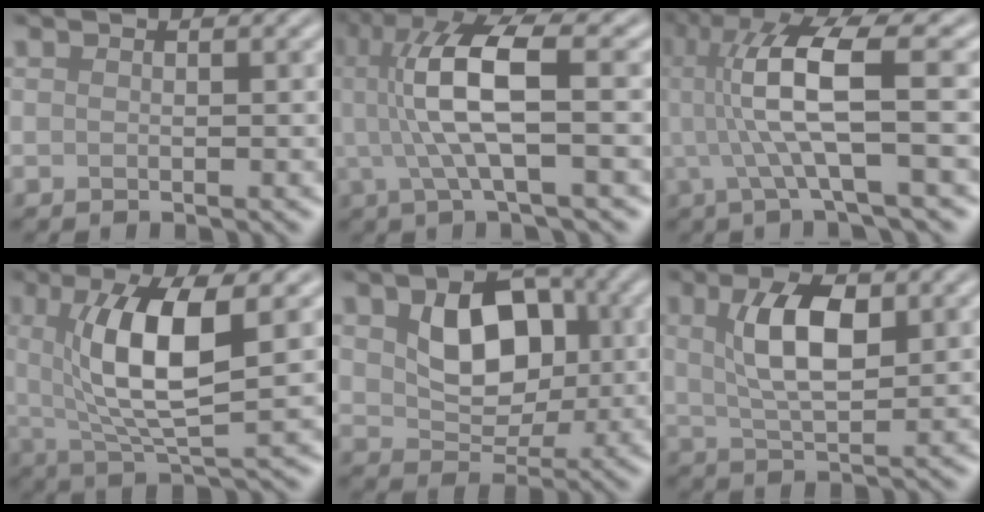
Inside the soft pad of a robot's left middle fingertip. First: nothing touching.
{"total": 8.0, "force": [0.9, 2.1, 7.7], "torque": [-0.153, 0.008, 0.019]}
{"total": 8.2, "force": [0.9, 1.7, 8.0], "torque": [-0.145, 0.009, 0.018]}
{"total": 8.4, "force": [1.6, 2.4, 7.9], "torque": [-0.140, -0.008, 0.031]}
{"total": 6.9, "force": [1.2, 4.8, 4.8], "torque": [-0.089, -0.005, 0.019]}
{"total": 5.8, "force": [1.7, 2.4, 5.0], "torque": [-0.096, 0.007, 0.029]}